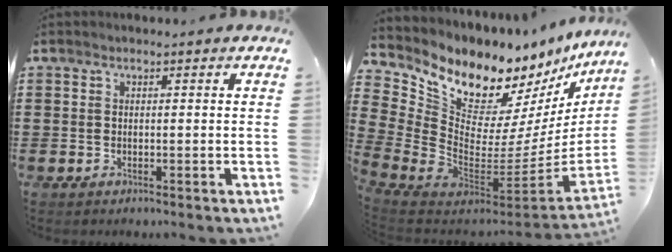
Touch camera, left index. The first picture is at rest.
{"total": 9.2, "force": [7.1, 4.5, 3.8], "torque": [-0.084, -0.095, 0.119]}